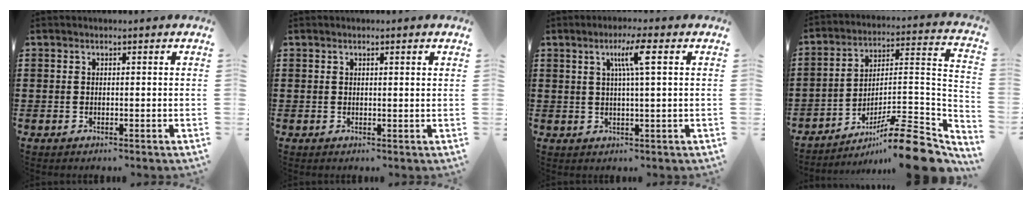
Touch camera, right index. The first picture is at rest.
{"total": 0.6, "force": [0.3, 0.0, 0.5], "torque": [-0.010, 0.000, 0.006]}
{"total": 5.3, "force": [1.8, 0.0, 5.0], "torque": [-0.102, 0.001, 0.024]}
{"total": 12.7, "force": [-9.5, 1.7, 8.2], "torque": [-0.106, 0.025, -0.179]}